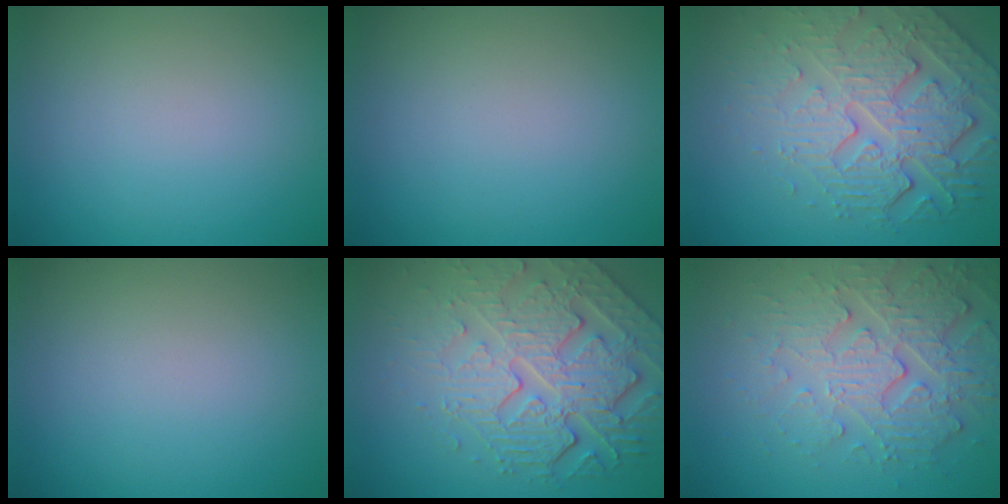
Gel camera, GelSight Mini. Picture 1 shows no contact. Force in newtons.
{"total": 0.0}
{"total": 5.5, "press": 4.8, "slide": 2.6}
{"total": 0.0}
{"total": 6.6, "press": 5.4, "slide": 3.9}
{"total": 4.4, "press": 4.4, "slide": 0.5}